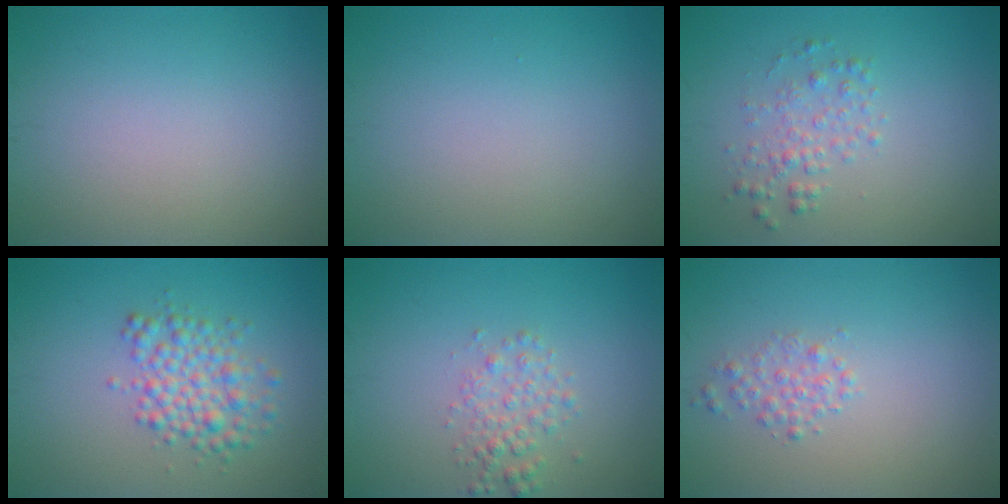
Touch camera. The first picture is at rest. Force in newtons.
{"total": 0.0}
{"total": 2.0, "press": 2.0, "slide": 0.0}
{"total": 3.8, "press": 3.8, "slide": 0.0}
{"total": 2.1, "press": 2.1, "slide": 0.1}
{"total": 1.5, "press": 1.5, "slide": 0.1}